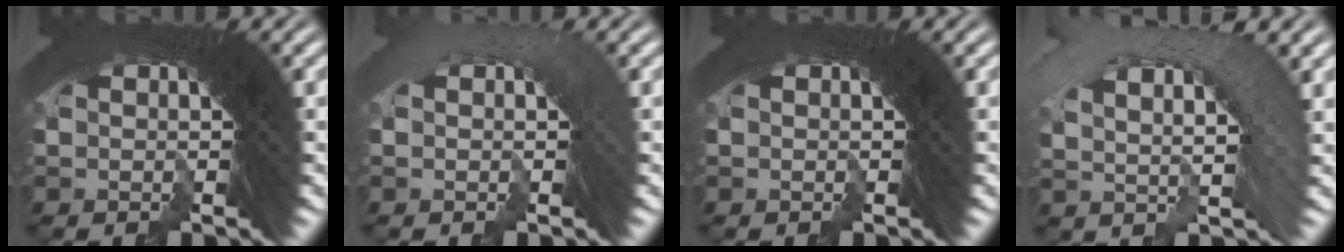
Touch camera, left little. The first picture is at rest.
{"total": 3.2, "force": [-2.6, -0.2, -1.9], "torque": [0.025, -0.010, -0.037]}
{"total": 0.0}
{"total": 4.8, "force": [-1.4, 3.9, 2.3], "torque": [-0.024, 0.018, -0.037]}